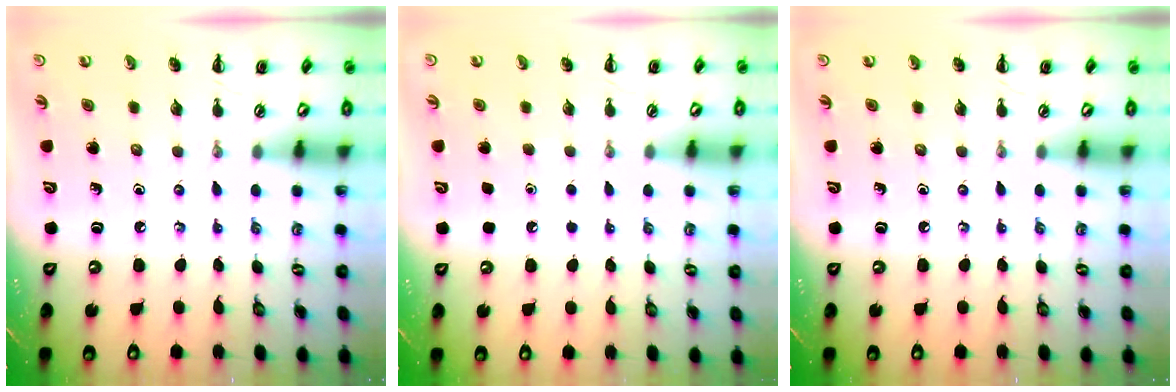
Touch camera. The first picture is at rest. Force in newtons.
{"total": 1.6, "press": 1.6, "slide": 0.1}
{"total": 0.0}